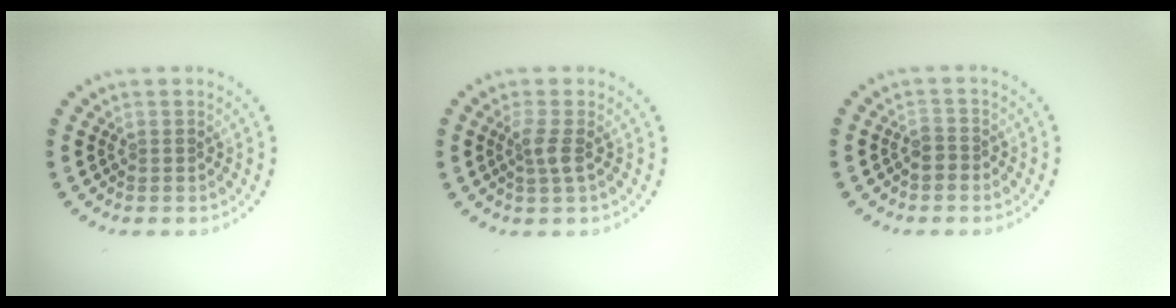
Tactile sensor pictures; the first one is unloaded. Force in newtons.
{"total": 1.7, "press": 1.4, "slide": 1.0}
{"total": 1.1, "press": 0.9, "slide": 0.6}